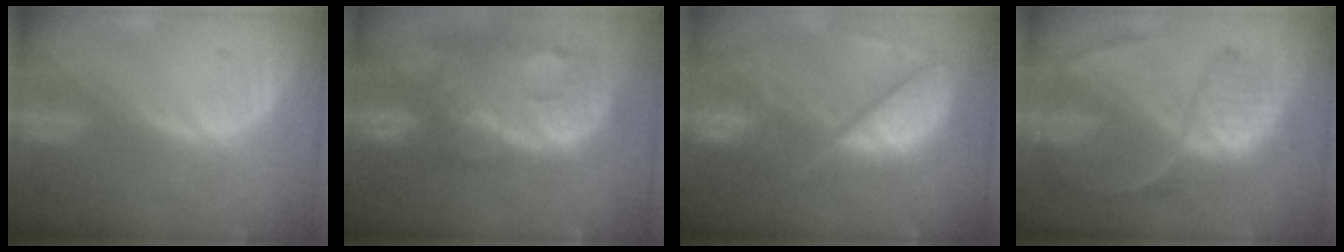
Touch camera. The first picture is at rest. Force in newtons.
{"total": 13.6, "press": 11.1, "slide": 7.9}
{"total": 11.3, "press": 9.5, "slide": 6.3}
{"total": 8.8, "press": 7.5, "slide": 4.6}